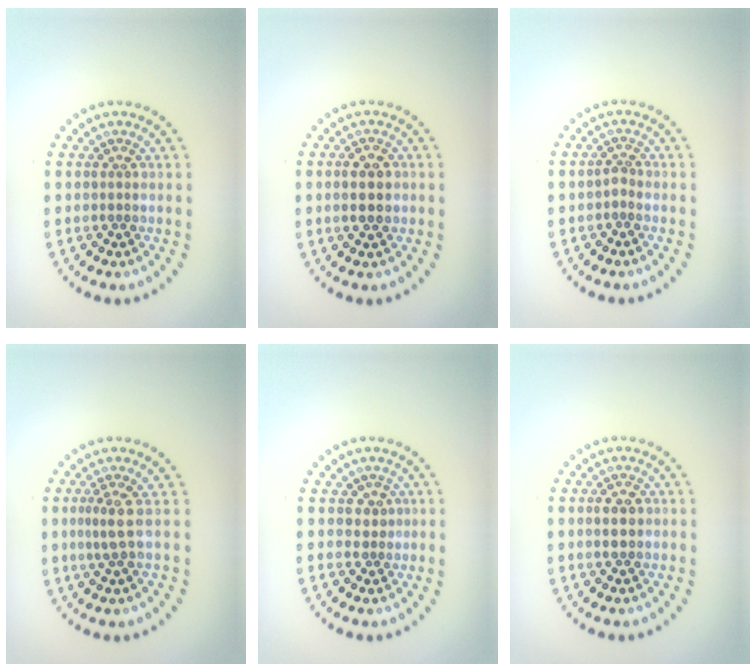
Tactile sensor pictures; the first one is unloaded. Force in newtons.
{"total": 3.1, "press": 3.1, "slide": 0.1}
{"total": 0.9, "press": 0.6, "slide": 0.7}
{"total": 1.9, "press": 1.4, "slide": 1.3}
{"total": 1.5, "press": 1.2, "slide": 0.8}
{"total": 2.3, "press": 2.3, "slide": 0.1}